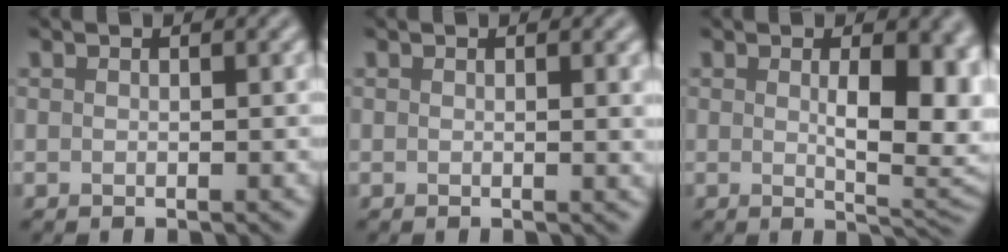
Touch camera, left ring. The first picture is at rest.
{"total": 1.1, "force": [0.2, 0.3, 1.0], "torque": [-0.007, -0.002, 0.000]}
{"total": 7.3, "force": [0.6, 2.7, 6.7], "torque": [-0.089, -0.011, 0.019]}